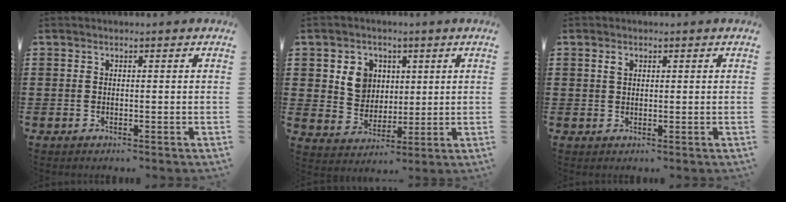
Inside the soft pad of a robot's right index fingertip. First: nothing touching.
{"total": 6.3, "force": [2.0, 5.7, 2.0], "torque": [-0.057, 0.016, 0.034]}
{"total": 1.4, "force": [0.6, 1.0, 0.7], "torque": [-0.016, 0.004, 0.012]}